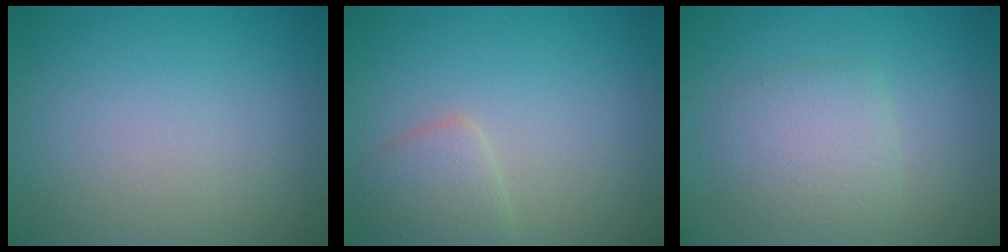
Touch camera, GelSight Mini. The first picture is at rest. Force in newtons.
{"total": 2.5, "press": 2.5, "slide": 0.1}
{"total": 2.9, "press": 2.9, "slide": 0.0}